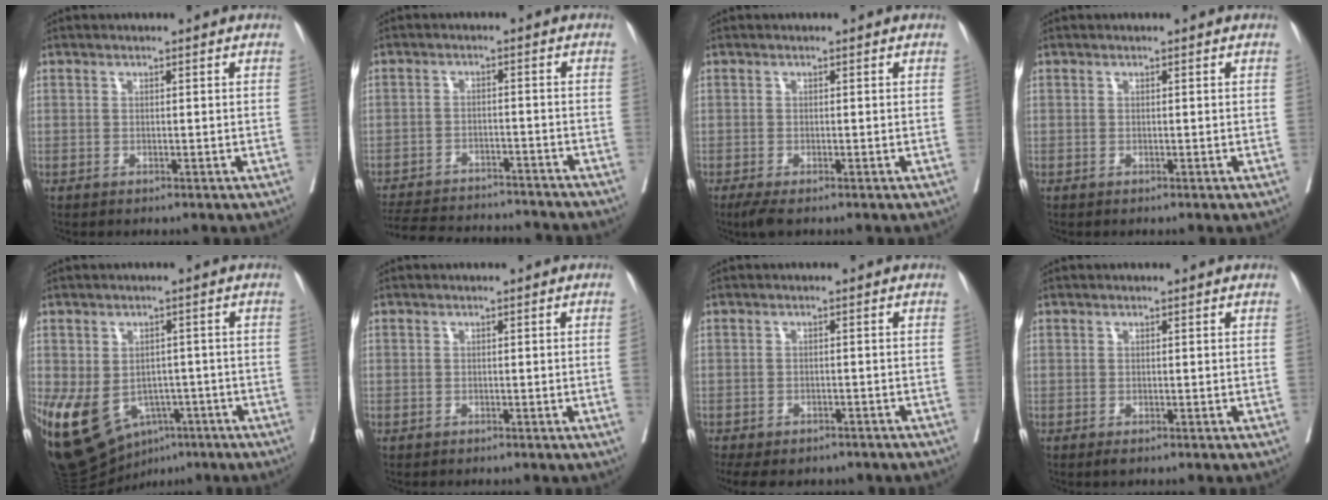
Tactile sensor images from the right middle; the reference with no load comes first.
{"total": 18.8, "force": [-17.4, 3.6, 6.2], "torque": [-0.147, -0.017, -0.238]}
{"total": 2.2, "force": [-1.6, 0.4, 1.5], "torque": [-0.028, -0.009, -0.028]}
{"total": 0.0}
{"total": 14.3, "force": [-6.4, 9.9, 8.0], "torque": [-0.166, 0.002, -0.086]}
{"total": 0.7, "force": [-0.2, -0.2, 0.7], "torque": [-0.007, 0.003, -0.003]}
{"total": 11.6, "force": [-9.0, 5.1, 5.2], "torque": [-0.107, -0.003, -0.106]}
{"total": 0.8, "force": [-0.5, 0.3, 0.5], "torque": [-0.004, -0.002, -0.005]}